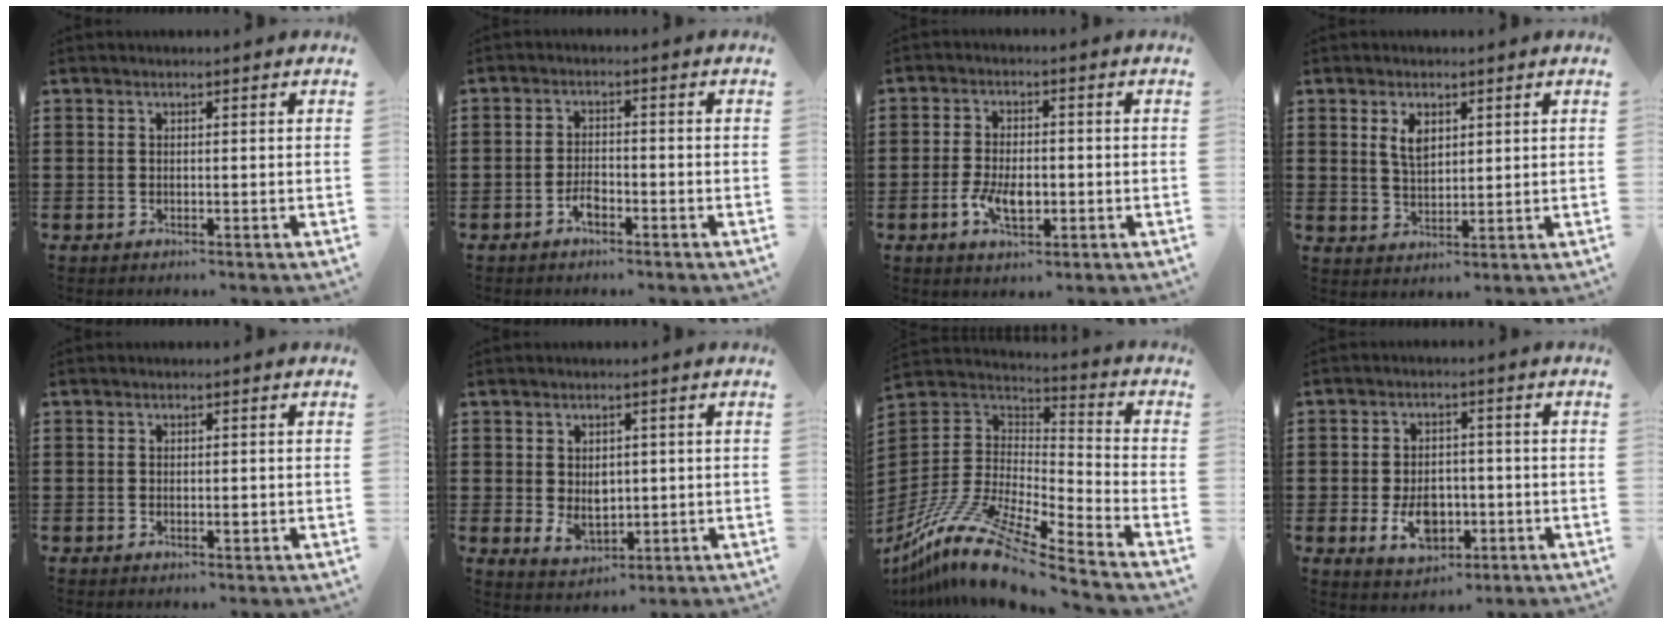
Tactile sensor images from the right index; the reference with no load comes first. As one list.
[{"total": 2.6, "force": [-1.5, 1.1, 1.8], "torque": [-0.041, 0.002, -0.031]}, {"total": 5.4, "force": [-1.5, 2.8, 4.4], "torque": [-0.087, 0.005, -0.028]}, {"total": 3.6, "force": [1.7, 1.8, 2.6], "torque": [-0.056, 0.006, 0.030]}, {"total": 1.2, "force": [-0.2, 0.6, 0.9], "torque": [-0.018, 0.000, -0.004]}, {"total": 3.8, "force": [0.2, 3.0, 2.4], "torque": [-0.036, 0.003, 0.000]}, {"total": 13.8, "force": [-10.8, 2.0, 8.4], "torque": [-0.196, 0.002, -0.216]}, {"total": 6.3, "force": [-1.7, 4.3, 4.2], "torque": [-0.073, 0.000, -0.035]}]